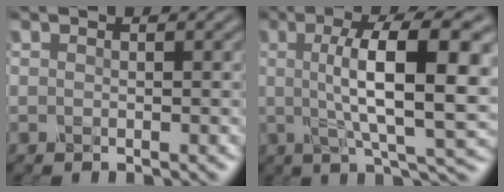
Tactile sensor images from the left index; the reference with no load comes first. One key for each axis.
{"total": 10.9, "fx": 1.1, "fy": 2.8, "fz": 10.5, "tx": -0.152, "ty": 0.012, "tz": 0.026}